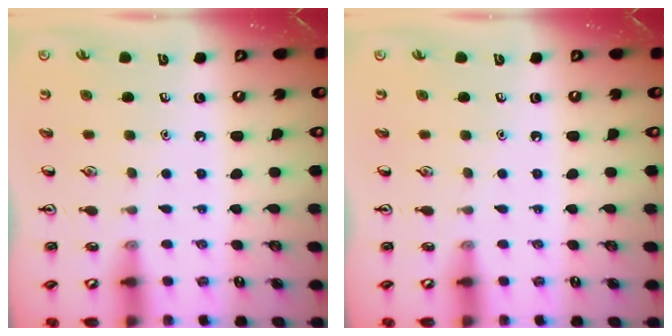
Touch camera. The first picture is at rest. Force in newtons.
{"total": 0.0}